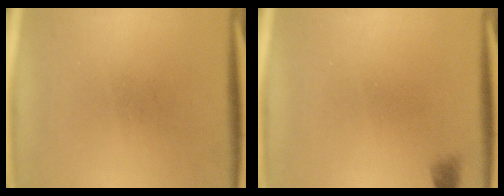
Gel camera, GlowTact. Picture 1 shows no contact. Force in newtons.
{"total": 1.1}